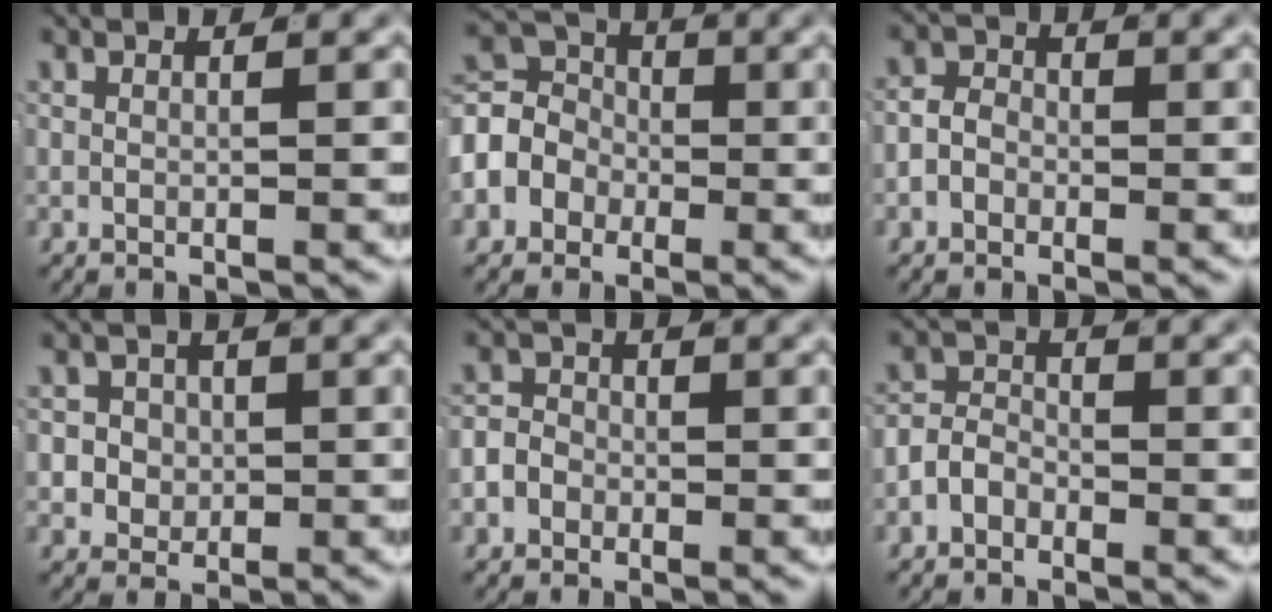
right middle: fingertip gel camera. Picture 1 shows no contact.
{"total": 8.3, "force": [-0.1, 7.2, 4.2], "torque": [-0.093, -0.018, -0.003]}
{"total": 2.3, "force": [-0.8, 1.9, 1.0], "torque": [-0.010, 0.000, -0.019]}
{"total": 4.9, "force": [-0.8, 4.5, 1.8], "torque": [-0.036, -0.013, -0.012]}
{"total": 3.8, "force": [-1.0, 3.4, 1.3], "torque": [-0.019, 0.003, -0.028]}
{"total": 2.8, "force": [-1.2, 2.3, 1.2], "torque": [-0.014, 0.000, -0.026]}